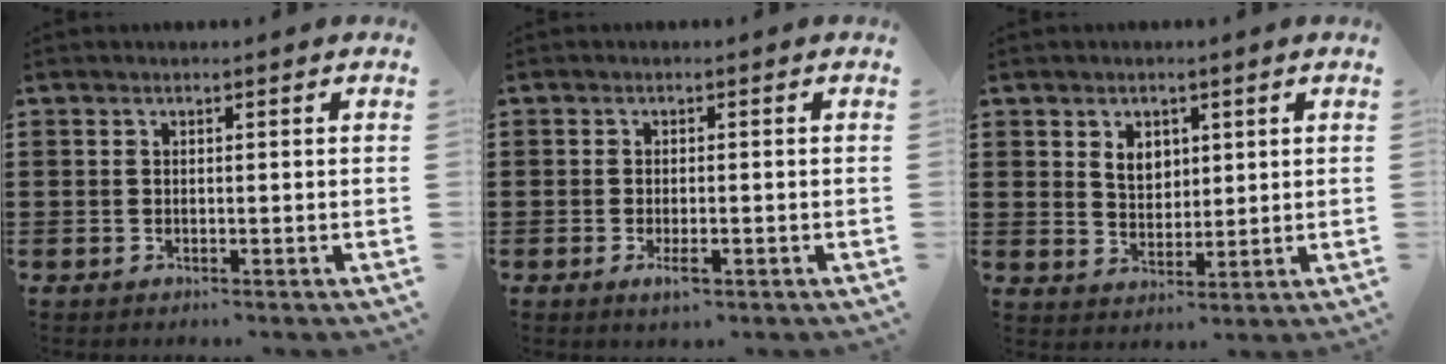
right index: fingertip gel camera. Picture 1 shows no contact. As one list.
[{"total": 2.0, "force": [-0.9, 0.6, 1.7], "torque": [-0.037, -0.005, -0.019]}, {"total": 3.7, "force": [1.7, 2.8, 1.7], "torque": [-0.044, 0.010, 0.031]}]